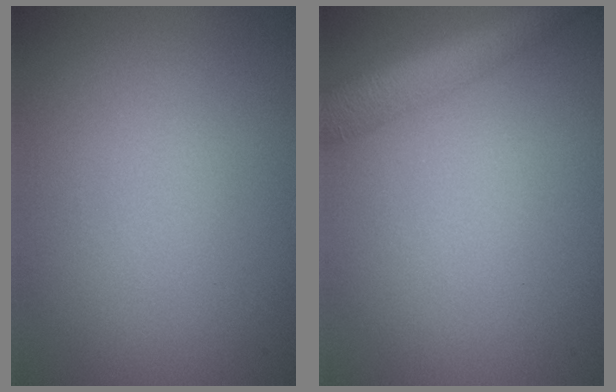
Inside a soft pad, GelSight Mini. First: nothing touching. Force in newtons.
{"total": 4.5, "press": 4.5, "slide": 0.3}